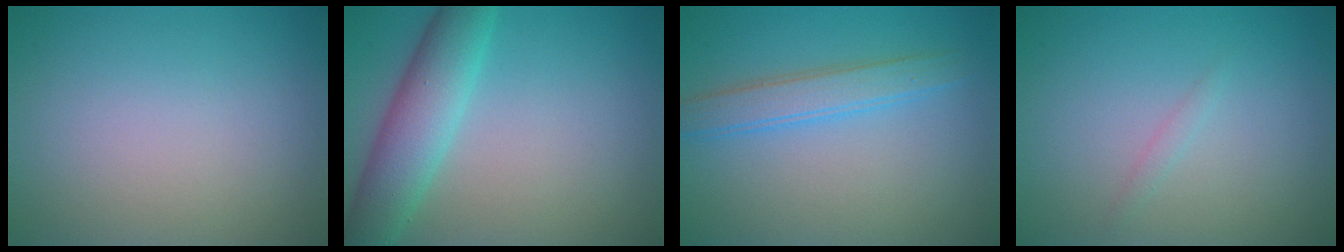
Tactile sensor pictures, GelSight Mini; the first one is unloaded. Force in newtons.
{"total": 5.5, "press": 5.5, "slide": 0.2}
{"total": 3.0, "press": 2.9, "slide": 0.2}
{"total": 0.6, "press": 0.6, "slide": 0.0}